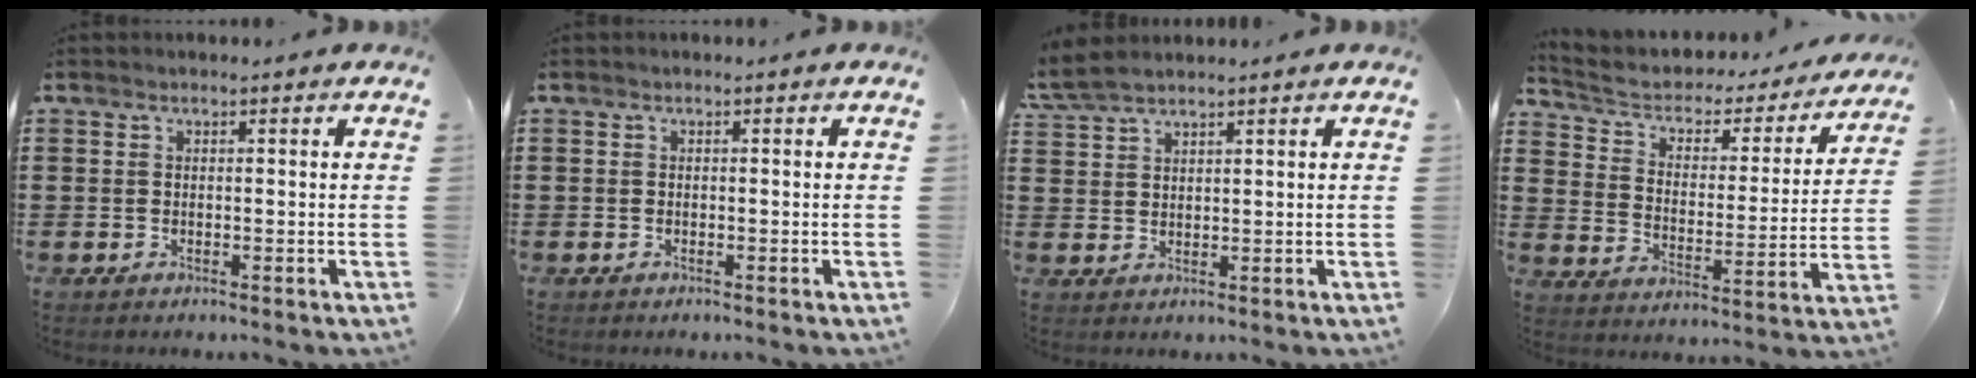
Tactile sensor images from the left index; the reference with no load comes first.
{"total": 0.0}
{"total": 3.6, "force": [3.1, 0.9, 1.6], "torque": [-0.041, 0.001, 0.059]}
{"total": 3.5, "force": [2.3, 2.2, 1.4], "torque": [-0.046, -0.017, 0.030]}